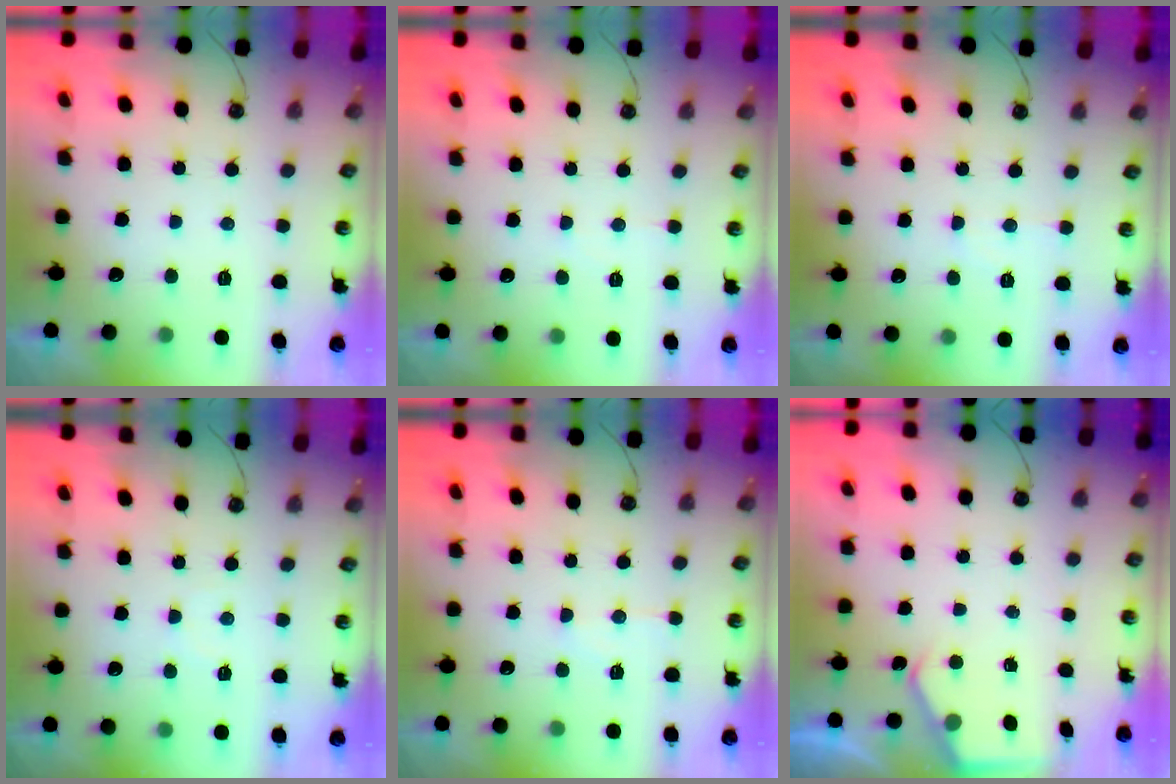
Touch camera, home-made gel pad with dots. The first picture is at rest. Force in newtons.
{"total": 3.8, "press": 3.8, "slide": 0.7}
{"total": 5.0, "press": 5.0, "slide": 0.7}
{"total": 4.6, "press": 4.6, "slide": 0.5}
{"total": 6.5, "press": 6.4, "slide": 0.6}
{"total": 2.4, "press": 2.4, "slide": 0.3}